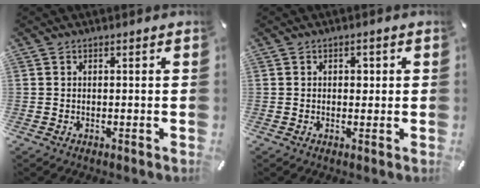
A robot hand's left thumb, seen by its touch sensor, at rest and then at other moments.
{"total": 1.9, "force": [0.2, 1.5, 1.2], "torque": [-0.001, -0.002, -0.004]}